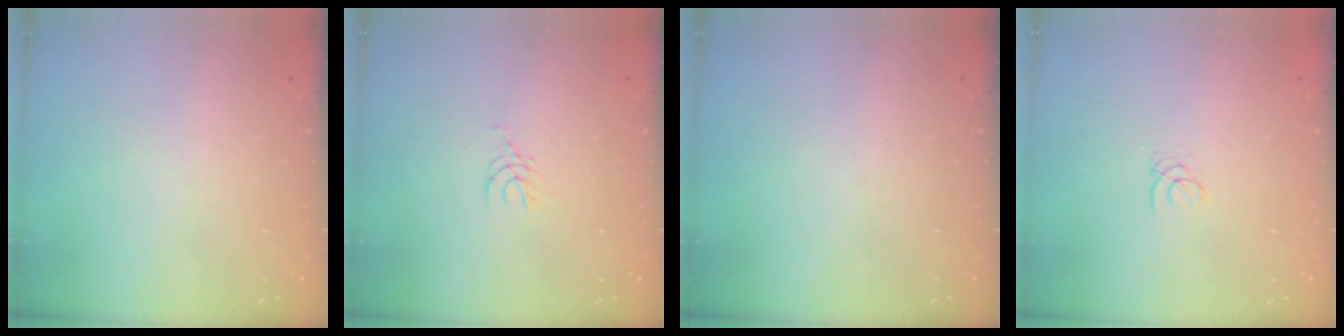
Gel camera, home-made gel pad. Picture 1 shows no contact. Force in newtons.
{"total": 2.5, "press": 2.5, "slide": 0.2}
{"total": 0.0}
{"total": 1.0, "press": 1.0, "slide": 0.1}